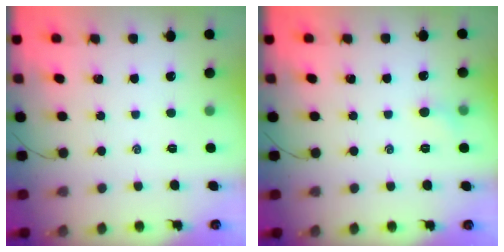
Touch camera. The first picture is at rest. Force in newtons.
{"total": 4.3, "press": 4.1, "slide": 1.5}